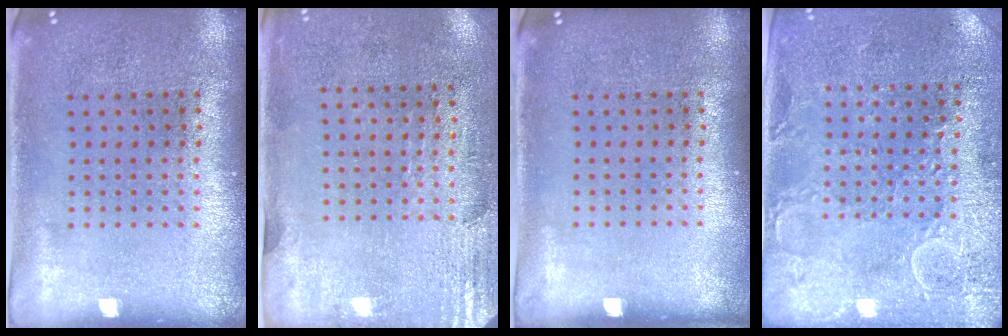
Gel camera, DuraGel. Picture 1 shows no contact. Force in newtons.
{"total": 2.9, "press": 2.4, "slide": 1.5}
{"total": 0.0}
{"total": 2.8, "press": 2.7, "slide": 0.8}